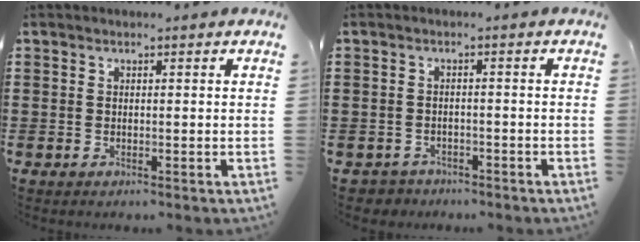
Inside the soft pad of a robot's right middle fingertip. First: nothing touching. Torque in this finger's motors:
{"motor_torque": [0.57, 0.44, 0.04, 0.00]}